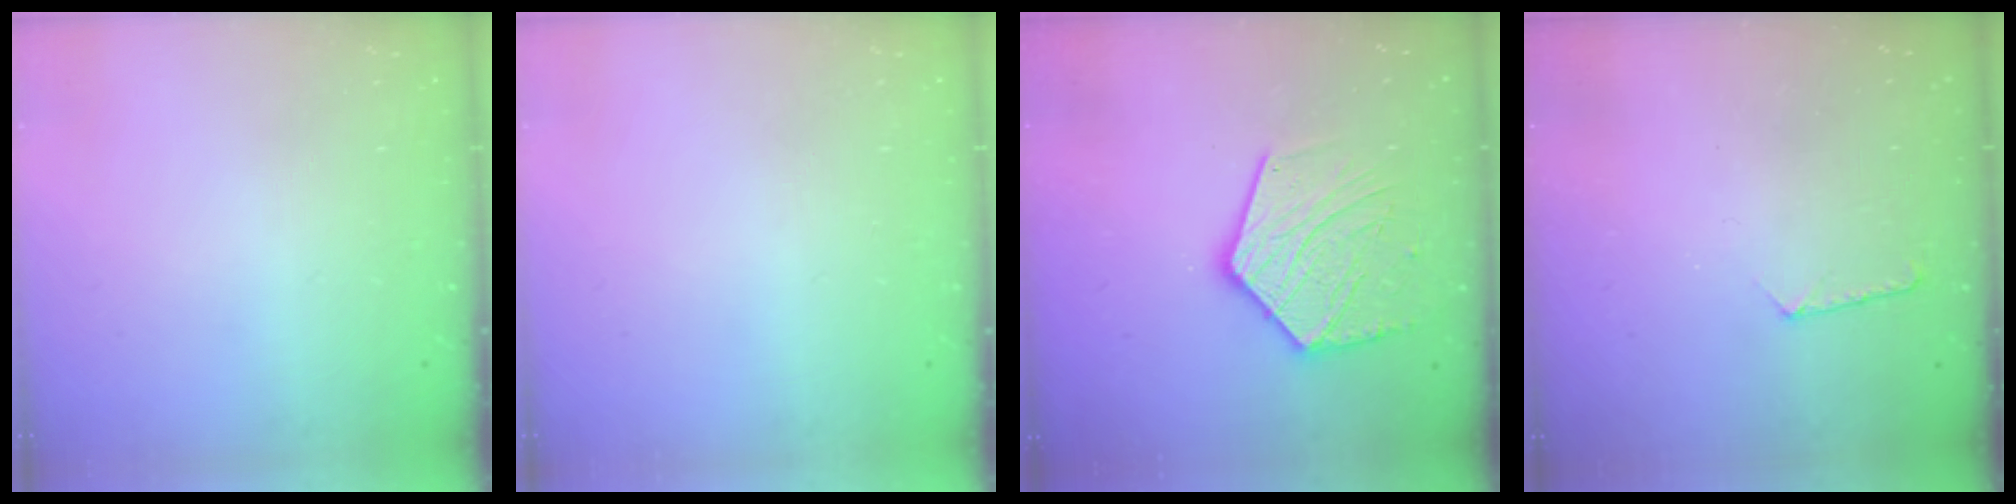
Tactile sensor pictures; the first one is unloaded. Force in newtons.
{"total": 0.0}
{"total": 16.2, "press": 16.2, "slide": 1.0}
{"total": 7.2, "press": 7.2, "slide": 0.7}